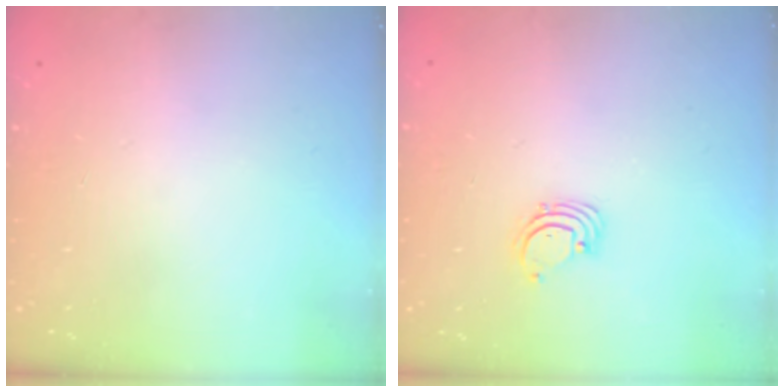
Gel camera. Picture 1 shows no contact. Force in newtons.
{"total": 1.6, "press": 1.6, "slide": 0.1}